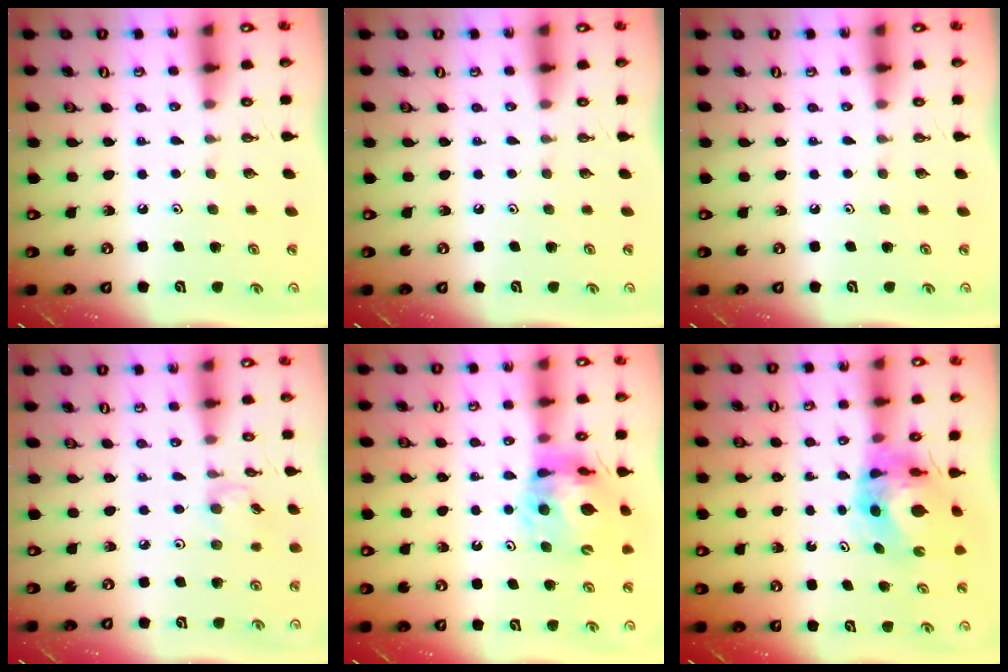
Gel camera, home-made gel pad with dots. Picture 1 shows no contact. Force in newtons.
{"total": 0.0}
{"total": 0.0}
{"total": 2.8, "press": 2.8, "slide": 0.4}
{"total": 14.8, "press": 14.7, "slide": 1.7}
{"total": 8.8, "press": 8.7, "slide": 0.8}